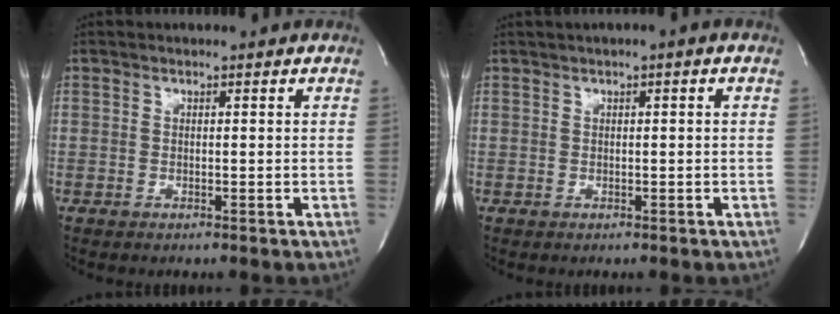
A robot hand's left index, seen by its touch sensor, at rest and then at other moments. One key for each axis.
{"total": 1.3, "fx": 0.4, "fy": 0.1, "fz": 1.2, "tx": -0.021, "ty": 0.008, "tz": 0.007}